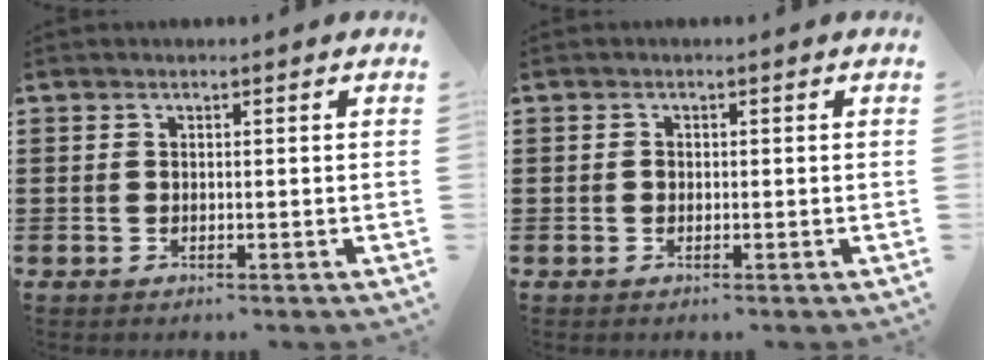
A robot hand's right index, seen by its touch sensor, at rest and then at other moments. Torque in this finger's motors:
{"motor_torque": [0.42, -0.21, 0.07, 0.00]}